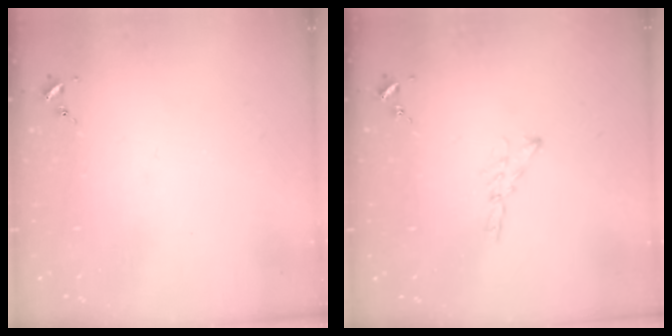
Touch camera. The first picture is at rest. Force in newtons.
{"total": 4.7, "press": 4.7, "slide": 0.1}